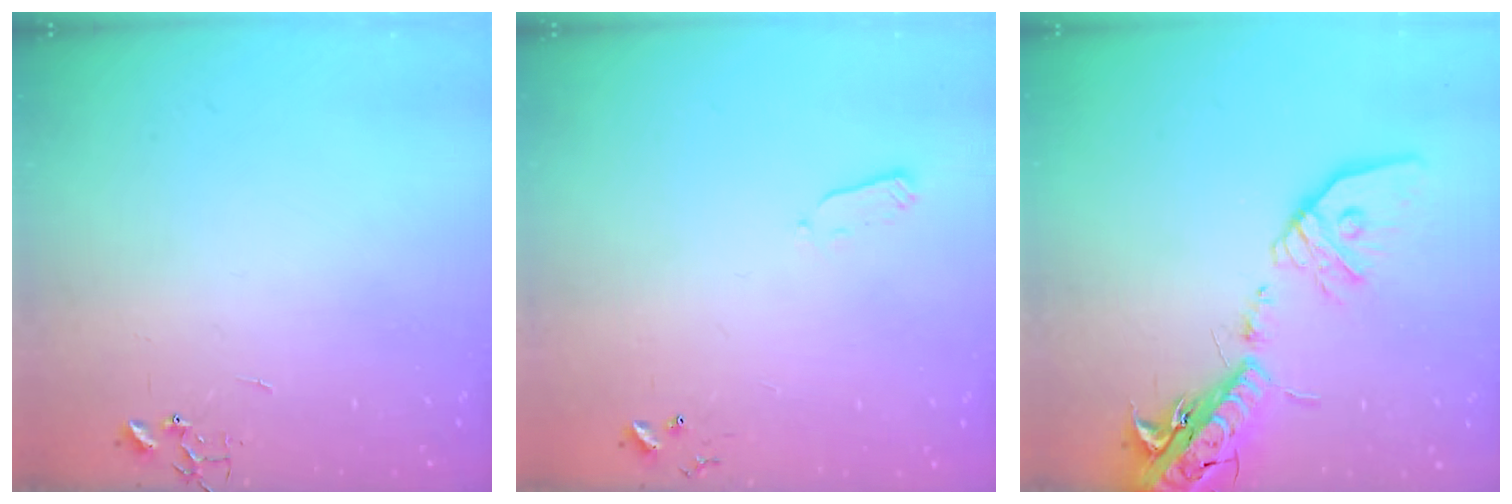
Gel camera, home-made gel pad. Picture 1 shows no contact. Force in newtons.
{"total": 4.0, "press": 3.9, "slide": 1.0}
{"total": 21.0, "press": 20.6, "slide": 4.1}